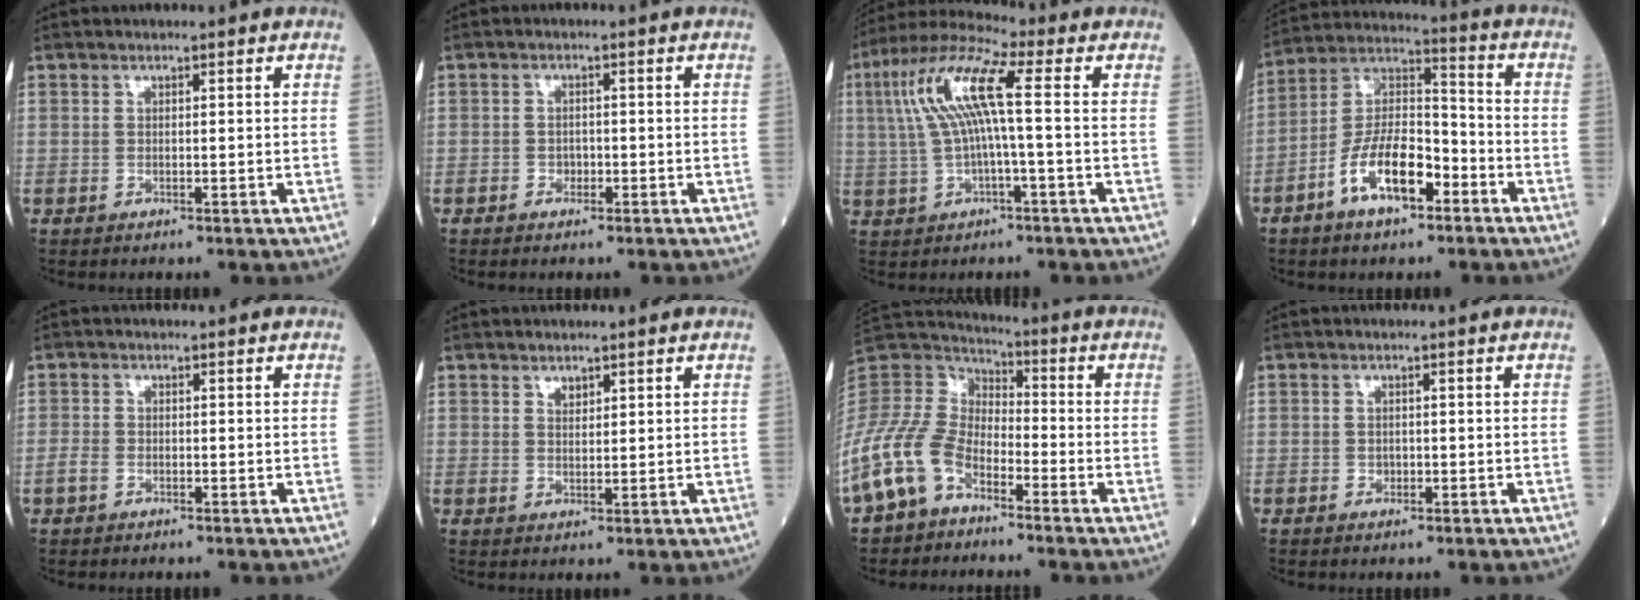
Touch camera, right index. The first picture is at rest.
{"total": 1.3, "force": [-0.7, 1.0, 0.6], "torque": [-0.006, 0.005, -0.013]}
{"total": 10.4, "force": [1.3, 1.0, 10.3], "torque": [-0.215, 0.033, 0.020]}
{"total": 12.0, "force": [-5.9, 4.6, 9.4], "torque": [-0.190, 0.013, -0.108]}
{"total": 1.7, "force": [-1.0, 1.0, 1.0], "torque": [-0.026, 0.002, -0.019]}
{"total": 1.4, "force": [1.0, 0.7, 0.6], "torque": [-0.010, -0.001, 0.017]}
{"total": 16.5, "force": [-9.9, 9.8, 8.8], "torque": [-0.220, 0.024, -0.197]}
{"total": 0.8, "force": [-0.4, 0.6, 0.3], "torque": [-0.003, 0.003, -0.007]}